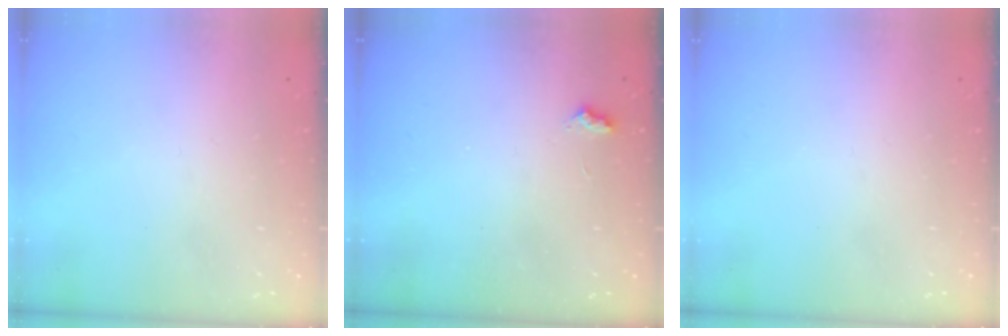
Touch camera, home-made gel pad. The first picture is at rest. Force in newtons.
{"total": 2.7, "press": 2.7, "slide": 0.4}
{"total": 0.0}